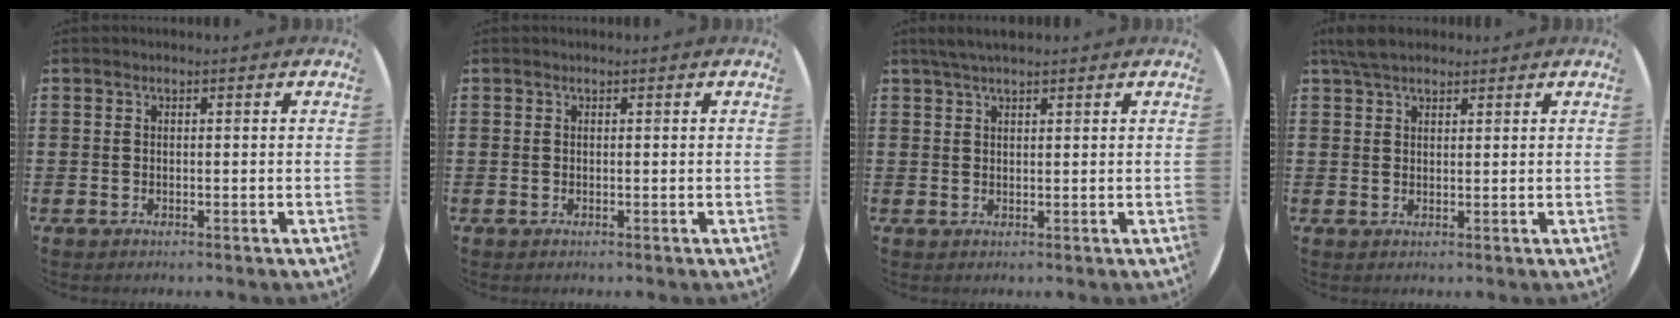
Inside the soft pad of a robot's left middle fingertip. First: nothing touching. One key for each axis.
{"total": 0.0}
{"total": 2.3, "fx": 2.0, "fy": 0.4, "fz": 1.1, "tx": -0.025, "ty": 0.005, "tz": 0.037}
{"total": 4.2, "fx": 3.5, "fy": 1.5, "fz": 1.8, "tx": -0.043, "ty": 0.002, "tz": 0.066}